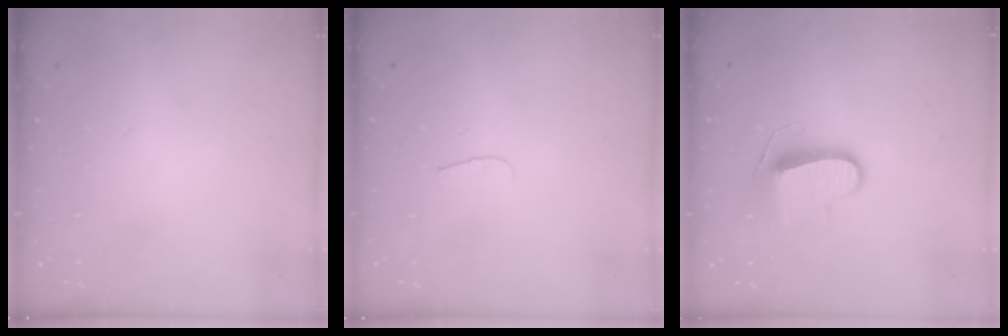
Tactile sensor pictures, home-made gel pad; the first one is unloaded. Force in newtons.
{"total": 3.8, "press": 3.8, "slide": 0.4}
{"total": 11.2, "press": 11.1, "slide": 0.8}